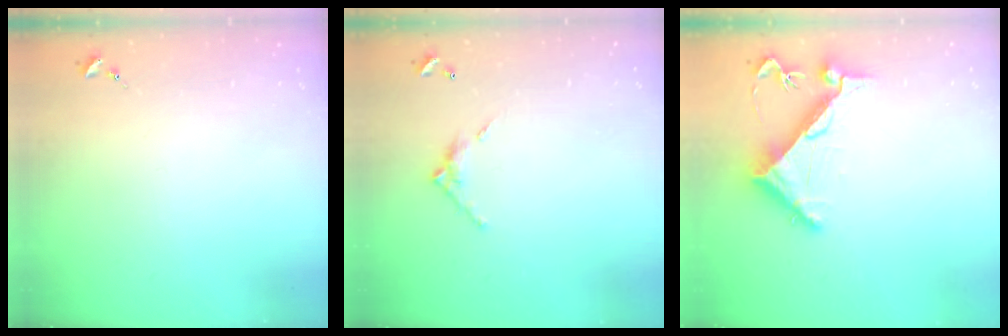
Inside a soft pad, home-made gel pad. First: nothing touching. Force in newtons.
{"total": 6.7, "press": 6.7, "slide": 0.4}
{"total": 6.7, "press": 6.6, "slide": 0.7}